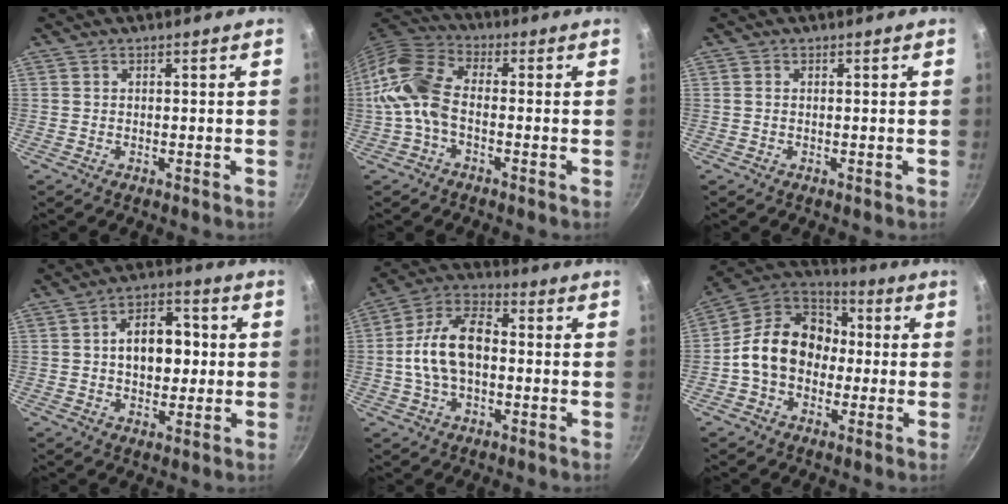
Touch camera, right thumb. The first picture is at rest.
{"total": 10.5, "force": [-2.0, 6.2, 8.3], "torque": [-0.165, 0.038, -0.058]}
{"total": 0.6, "force": [0.0, 0.3, 0.5], "torque": [-0.011, 0.001, -0.001]}
{"total": 11.0, "force": [0.6, 7.3, 8.2], "torque": [-0.084, 0.019, 0.001]}
{"total": 13.3, "force": [-0.7, 8.0, 10.6], "torque": [-0.177, 0.038, -0.026]}
{"total": 16.8, "force": [-1.0, 13.2, 10.3], "torque": [-0.134, 0.048, -0.036]}